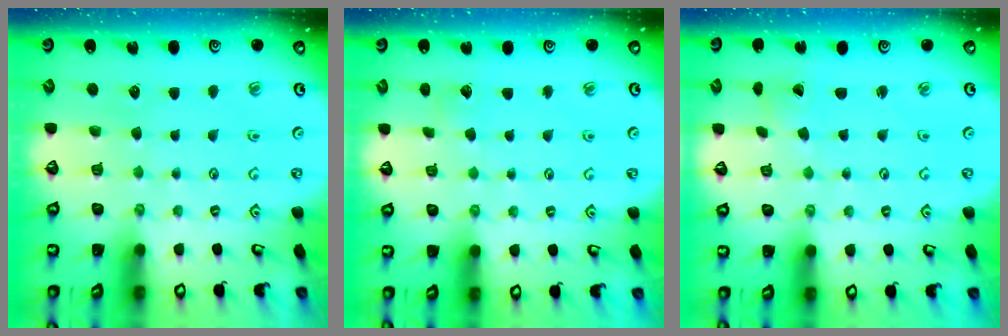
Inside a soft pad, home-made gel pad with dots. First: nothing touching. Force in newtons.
{"total": 2.9, "press": 2.9, "slide": 0.2}
{"total": 1.0, "press": 1.0, "slide": 0.0}